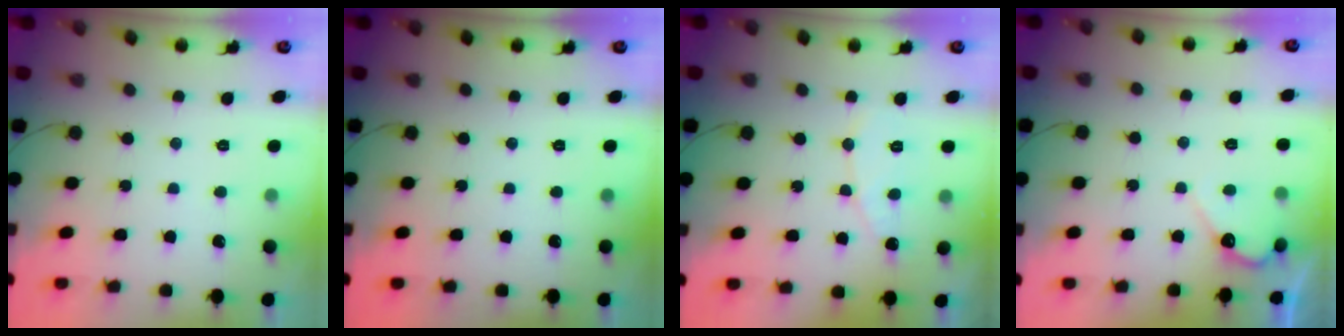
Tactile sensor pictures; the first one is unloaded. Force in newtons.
{"total": 0.0}
{"total": 5.9, "press": 5.9, "slide": 0.1}
{"total": 5.0, "press": 5.0, "slide": 0.2}